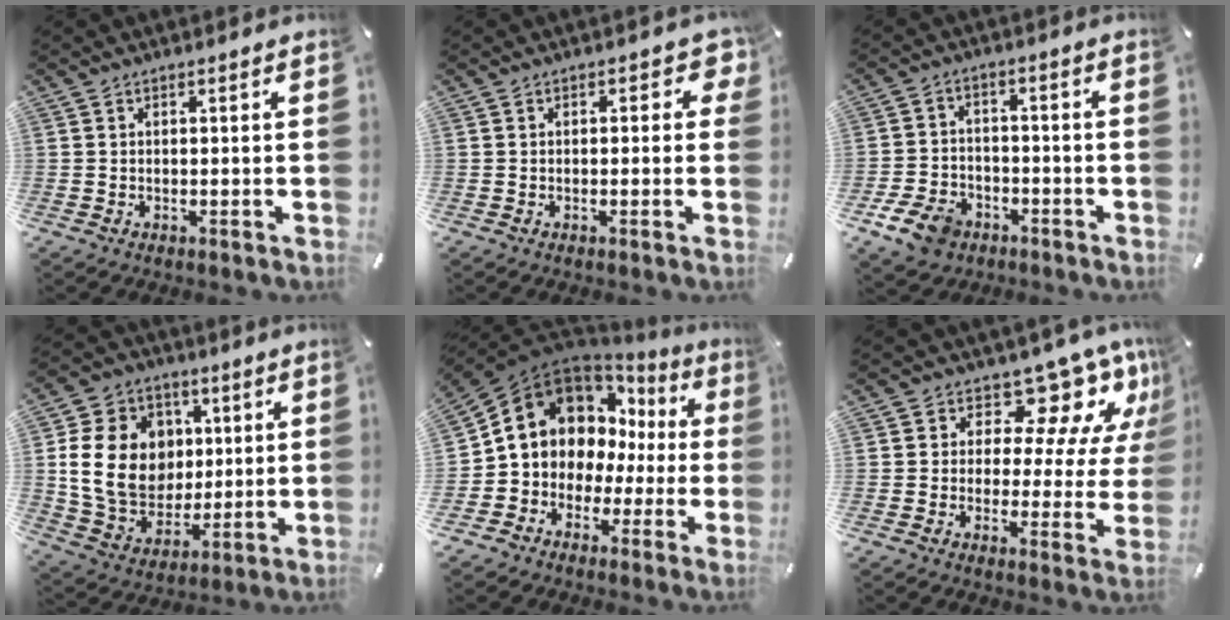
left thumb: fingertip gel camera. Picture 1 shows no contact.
{"total": 2.9, "force": [0.5, 1.7, 2.3], "torque": [-0.022, 0.000, 0.003]}
{"total": 8.7, "force": [-4.9, 6.1, 3.9], "torque": [-0.069, 0.033, -0.089]}
{"total": 17.8, "force": [2.5, 15.2, 8.9], "torque": [-0.165, 0.001, 0.055]}
{"total": 11.3, "force": [3.3, 10.1, 3.8], "torque": [-0.079, -0.032, 0.069]}
{"total": 12.6, "force": [8.4, 6.8, 6.5], "torque": [-0.081, -0.073, 0.142]}